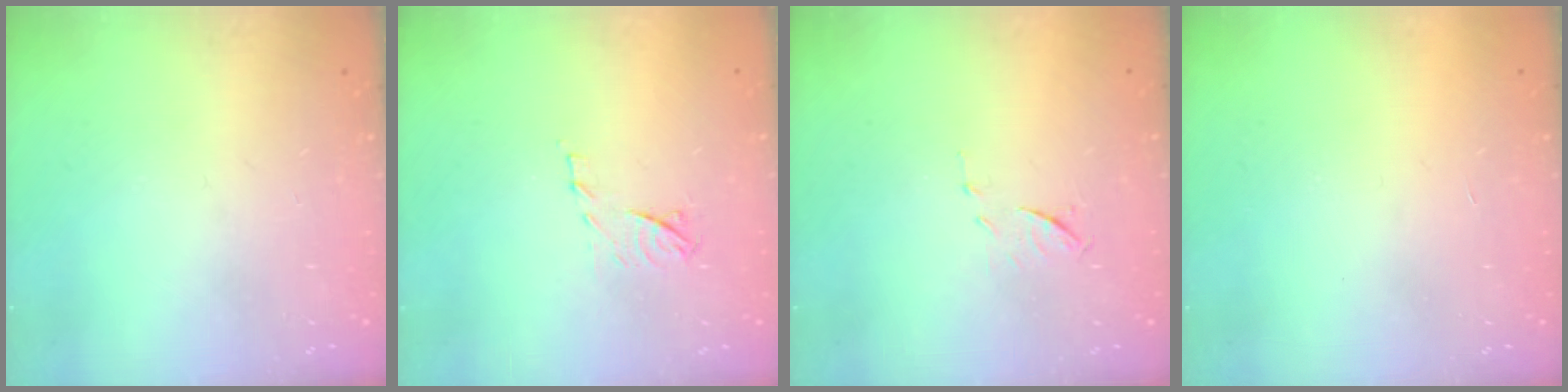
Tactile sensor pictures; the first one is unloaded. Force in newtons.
{"total": 7.6, "press": 7.6, "slide": 0.7}
{"total": 6.3, "press": 6.2, "slide": 0.6}
{"total": 1.7, "press": 1.7, "slide": 0.1}